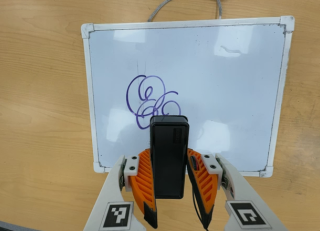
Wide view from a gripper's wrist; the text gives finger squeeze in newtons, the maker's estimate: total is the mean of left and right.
{"total": 3.5, "left": 2.0, "right": 5.0}